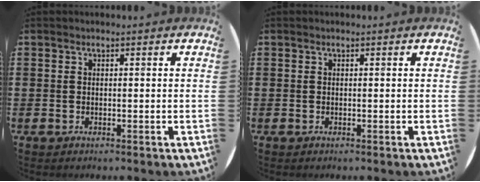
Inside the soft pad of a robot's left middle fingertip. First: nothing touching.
{"total": 0.0}